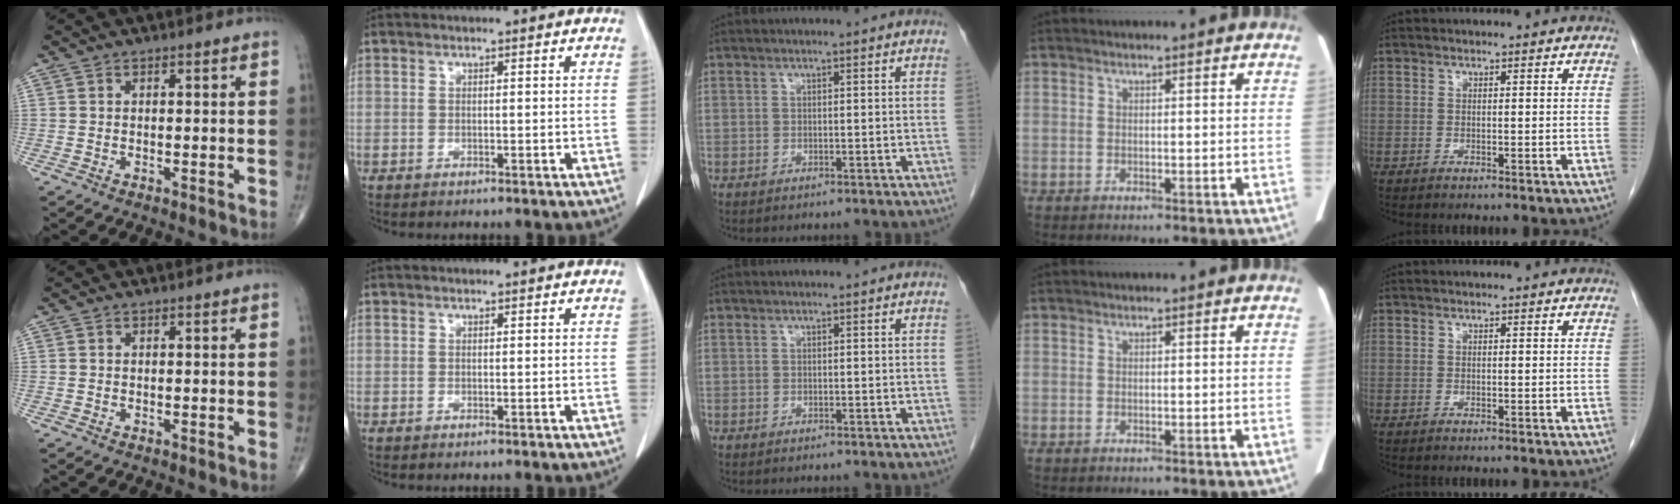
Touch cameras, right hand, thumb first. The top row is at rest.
{}